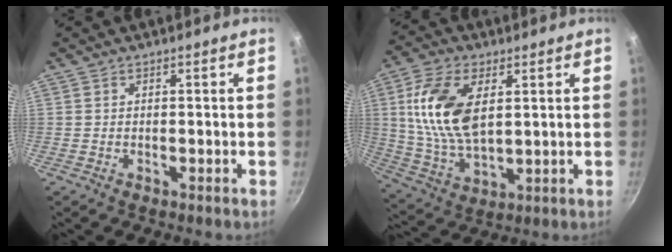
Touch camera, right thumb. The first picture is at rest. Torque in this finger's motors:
{"motor_torque": [0.84, 1.11, 1.68, 0.00, 0.56]}